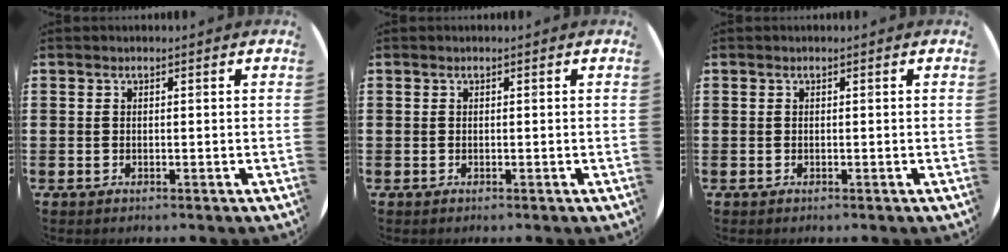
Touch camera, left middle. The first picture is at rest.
{"total": 0.0}
{"total": 0.0}